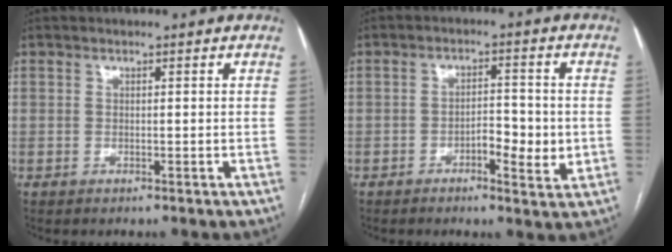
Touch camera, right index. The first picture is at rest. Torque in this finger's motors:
{"motor_torque": [0.07, -0.19, 0.12, 0.02]}